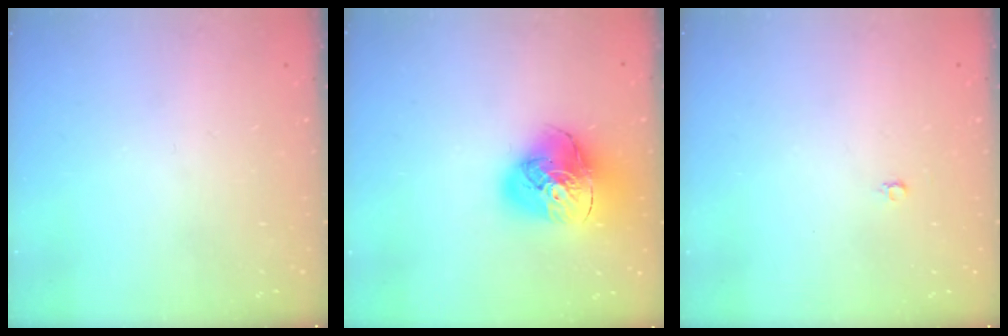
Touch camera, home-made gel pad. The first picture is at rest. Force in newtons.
{"total": 17.1, "press": 17.0, "slide": 2.1}
{"total": 2.2, "press": 2.2, "slide": 0.2}